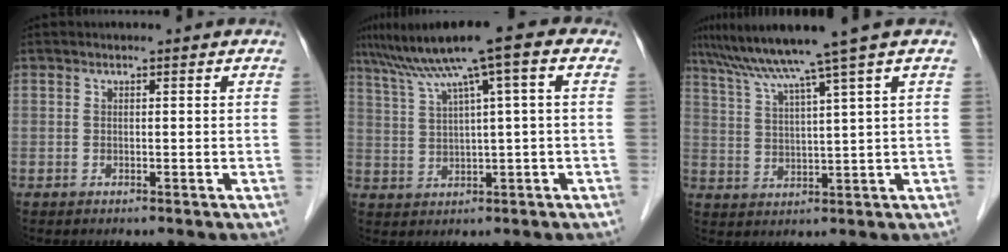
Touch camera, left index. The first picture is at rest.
{"total": 9.8, "force": [5.2, -0.2, 8.3], "torque": [-0.148, 0.039, 0.091]}
{"total": 9.8, "force": [7.2, -2.7, 6.1], "torque": [-0.102, 0.011, 0.123]}